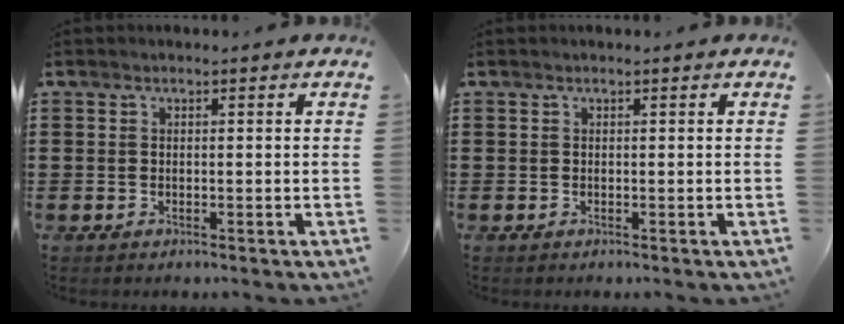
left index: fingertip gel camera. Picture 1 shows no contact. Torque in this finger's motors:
{"motor_torque": [0.00, 0.00, 0.00, 0.00]}